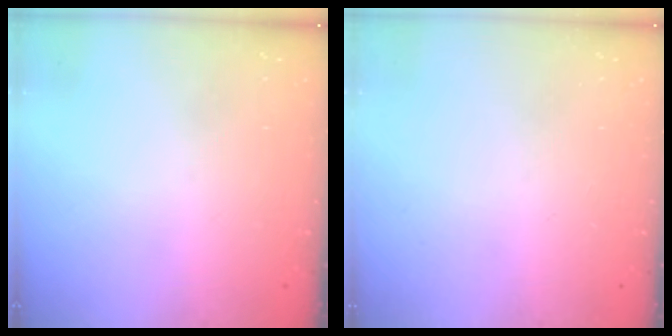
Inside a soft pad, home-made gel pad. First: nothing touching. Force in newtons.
{"total": 0.0}